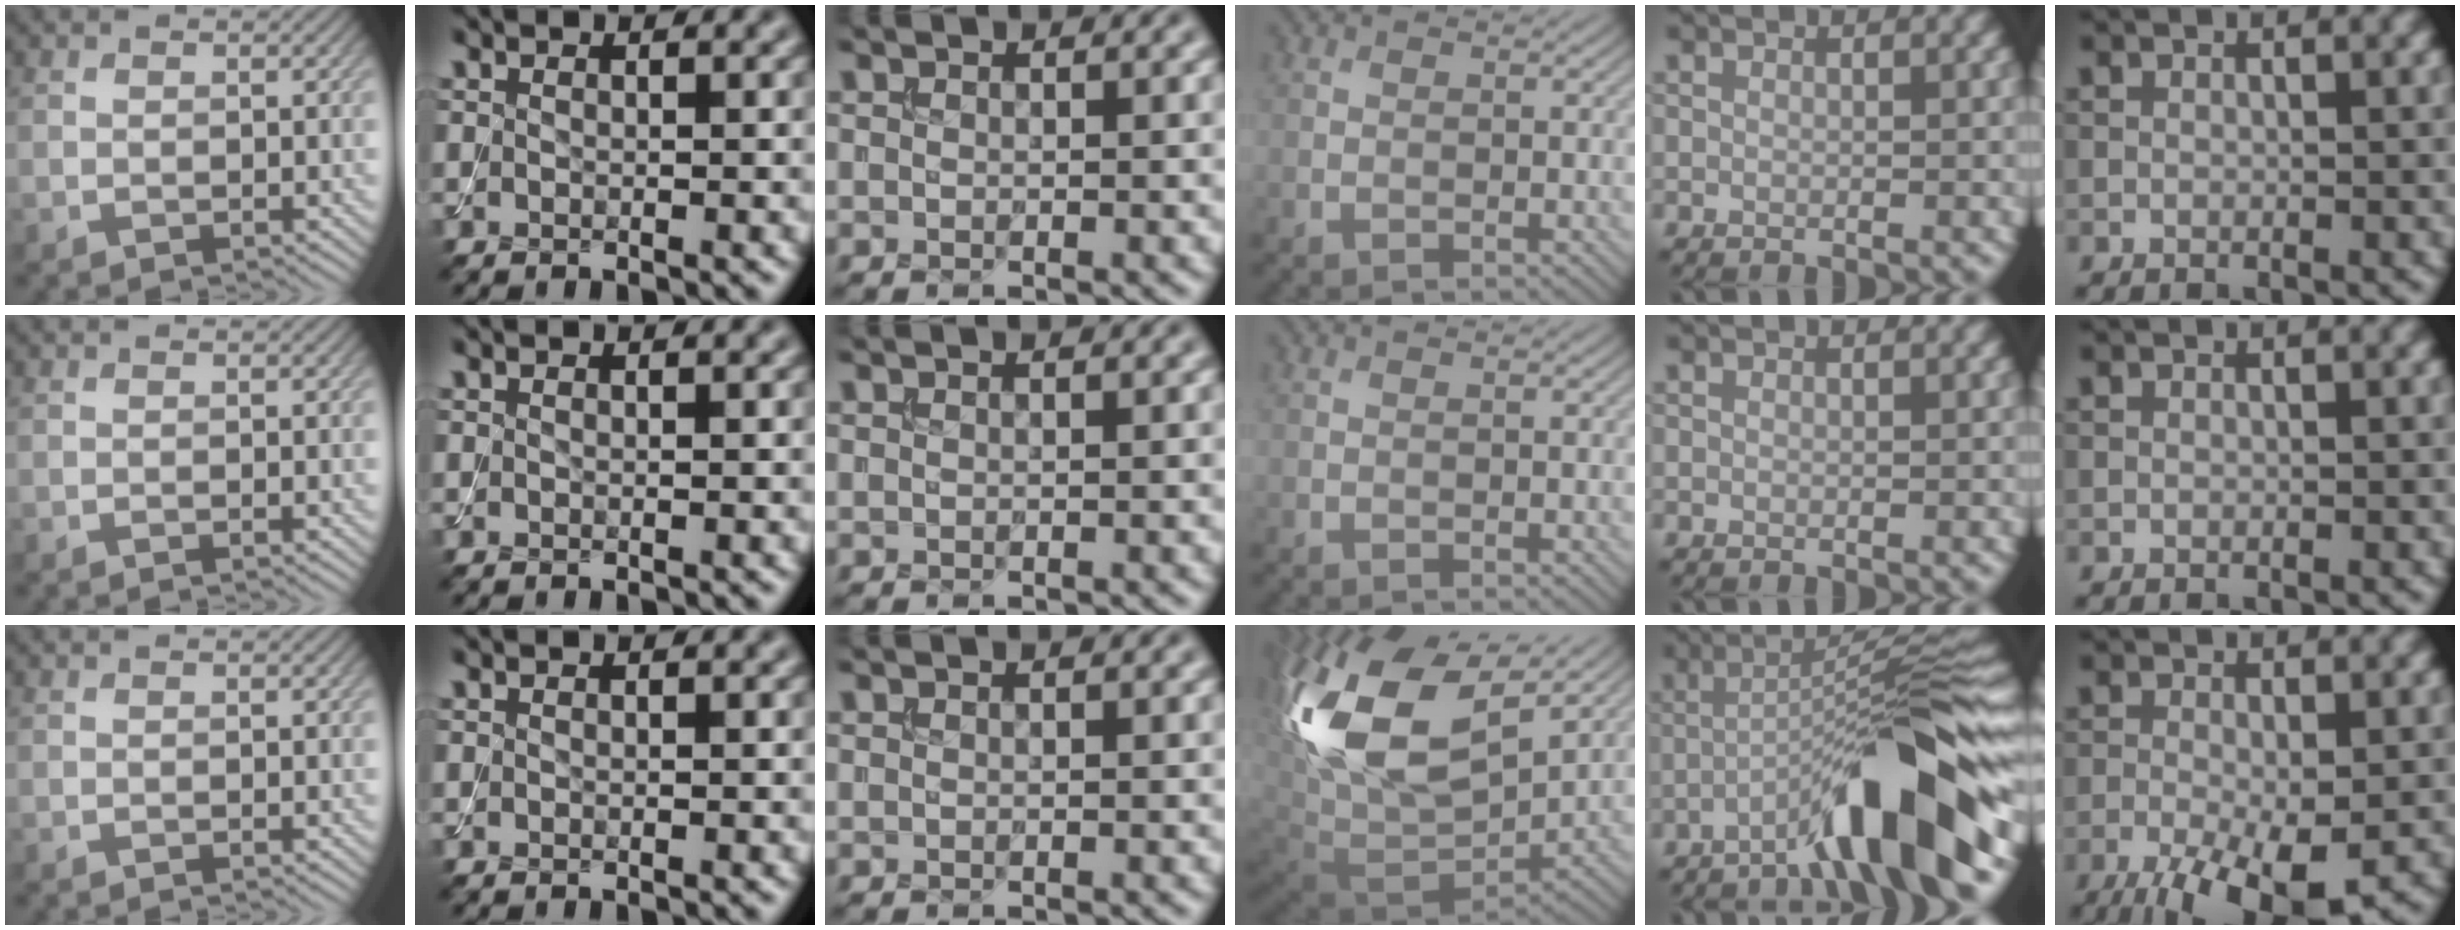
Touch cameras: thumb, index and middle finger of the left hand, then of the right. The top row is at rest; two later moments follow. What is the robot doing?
{"motion": "assemble", "object": "toy tower of hanoi"}